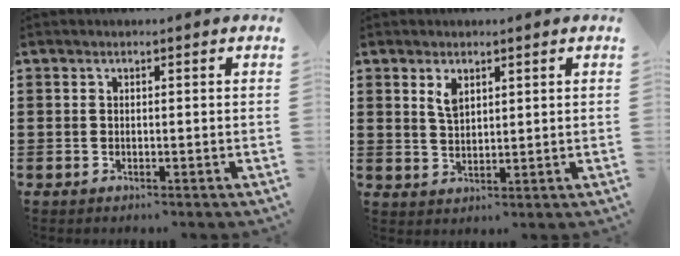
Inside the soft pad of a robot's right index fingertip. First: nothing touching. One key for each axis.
{"total": 2.9, "fx": 1.7, "fy": 1.4, "fz": 1.9, "tx": -0.043, "ty": 0.004, "tz": 0.031}